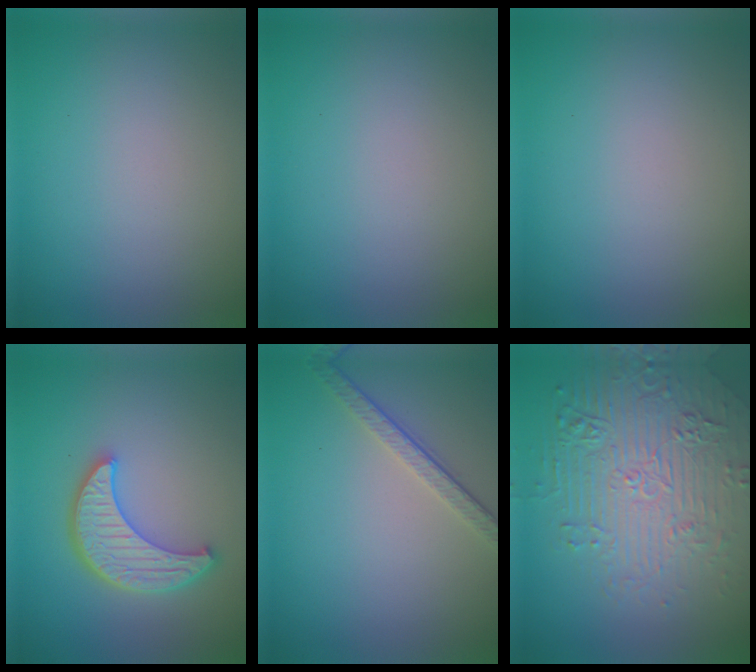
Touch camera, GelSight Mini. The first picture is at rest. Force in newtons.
{"total": 0.0}
{"total": 0.0}
{"total": 5.1, "press": 4.3, "slide": 2.8}
{"total": 3.1, "press": 2.3, "slide": 2.1}
{"total": 7.2, "press": 5.4, "slide": 4.8}